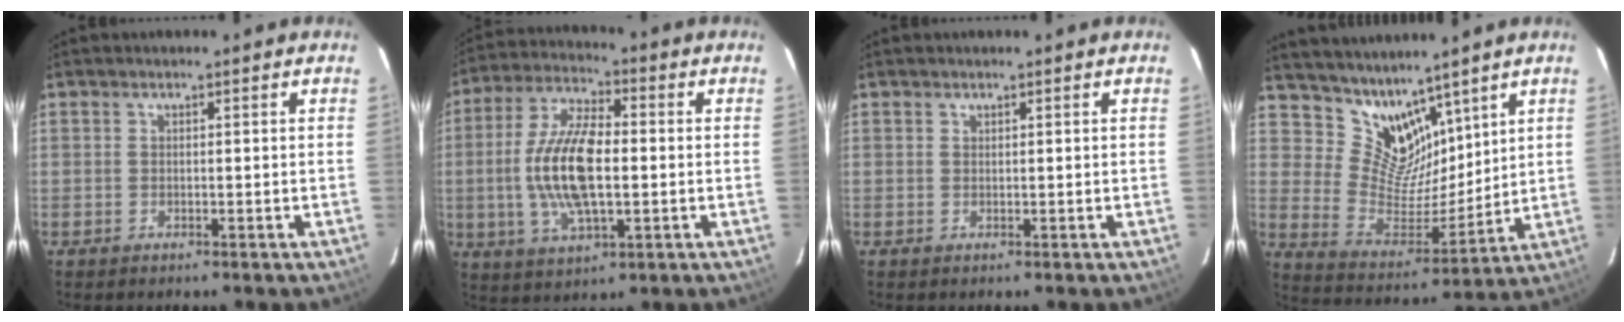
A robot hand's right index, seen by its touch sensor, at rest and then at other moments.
{"total": 14.6, "force": [-1.0, 5.7, 13.4], "torque": [-0.272, 0.006, -0.018]}
{"total": 0.0}
{"total": 11.2, "force": [9.0, 6.0, 3.2], "torque": [-0.056, -0.009, 0.183]}